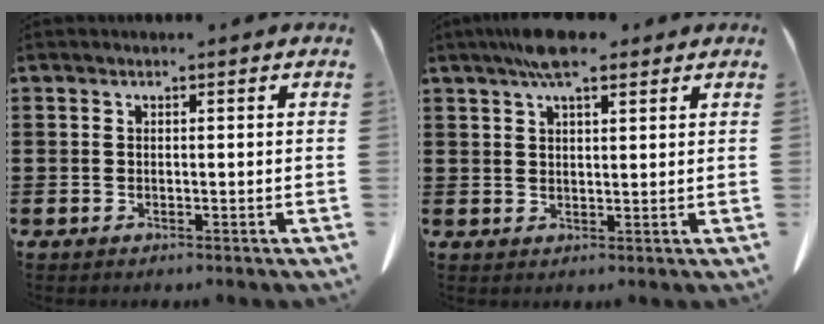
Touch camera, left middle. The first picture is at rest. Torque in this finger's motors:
{"motor_torque": [1.21, -0.54, 0.40, 0.10]}